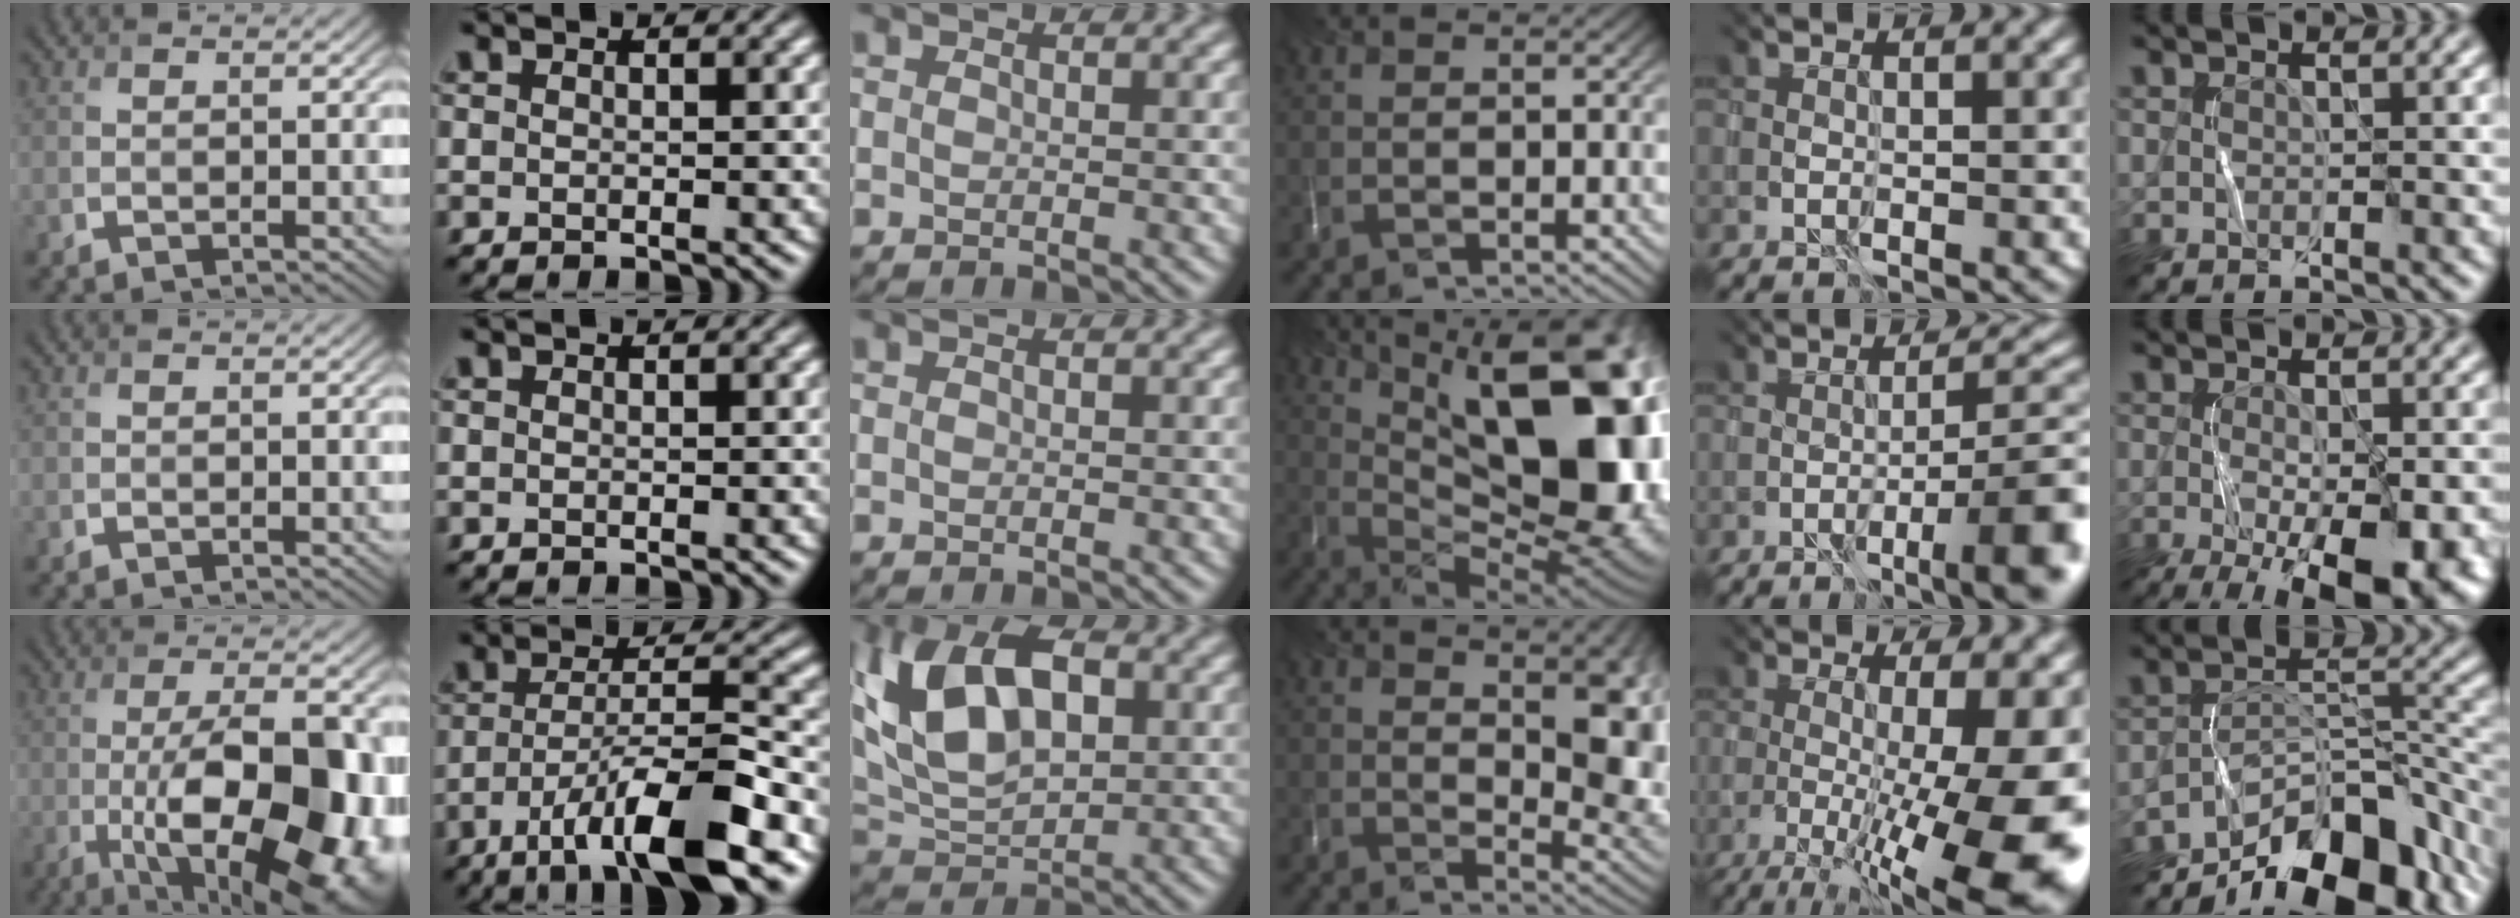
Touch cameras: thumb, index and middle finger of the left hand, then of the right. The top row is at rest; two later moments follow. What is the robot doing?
{"motion": "wrap", "object": "string"}